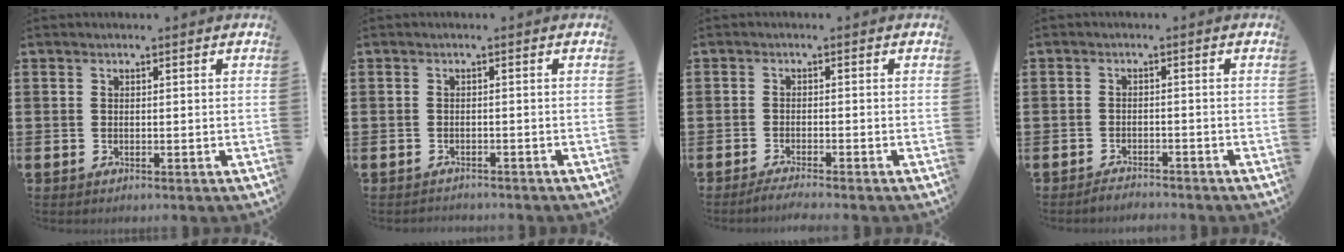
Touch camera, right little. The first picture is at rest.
{"total": 0.8, "force": [-0.8, 0.0, -0.1], "torque": [0.000, 0.001, -0.017]}
{"total": 1.7, "force": [-1.5, -0.2, 0.8], "torque": [-0.011, 0.002, -0.028]}
{"total": 1.6, "force": [-1.6, 0.0, -0.1], "torque": [-0.004, 0.004, -0.034]}